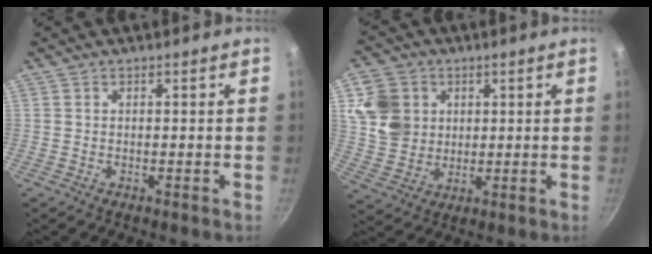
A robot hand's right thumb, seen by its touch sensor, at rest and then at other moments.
{"total": 10.9, "force": [2.9, 9.3, 4.9], "torque": [-0.072, -0.003, 0.058]}